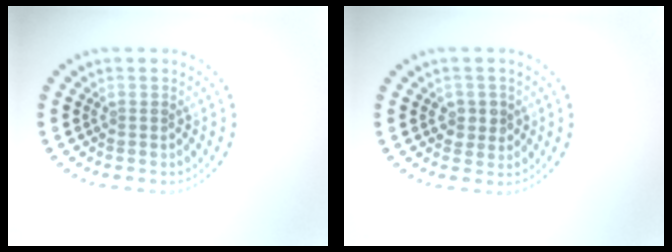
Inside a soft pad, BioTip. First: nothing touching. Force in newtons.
{"total": 1.8, "press": 1.7, "slide": 0.4}